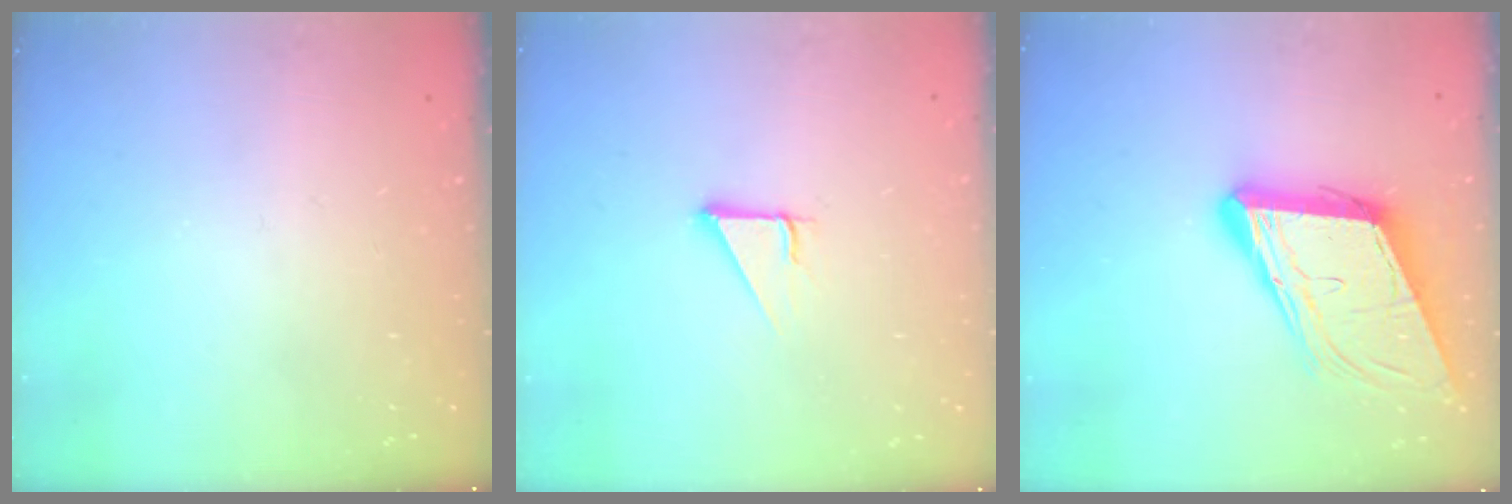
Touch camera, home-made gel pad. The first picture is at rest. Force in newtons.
{"total": 2.9, "press": 2.9, "slide": 0.1}
{"total": 15.9, "press": 15.4, "slide": 4.0}